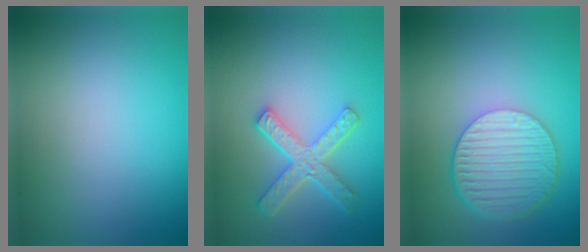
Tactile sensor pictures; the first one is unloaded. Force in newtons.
{"total": 4.5, "press": 3.3, "slide": 3.1}
{"total": 6.9, "press": 4.9, "slide": 4.9}